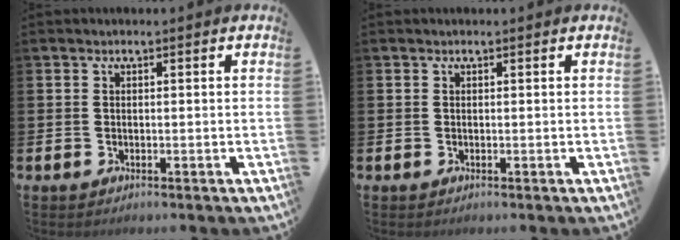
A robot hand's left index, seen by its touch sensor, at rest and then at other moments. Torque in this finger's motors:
{"motor_torque": [0.97, -1.17, 0.25, 0.02]}